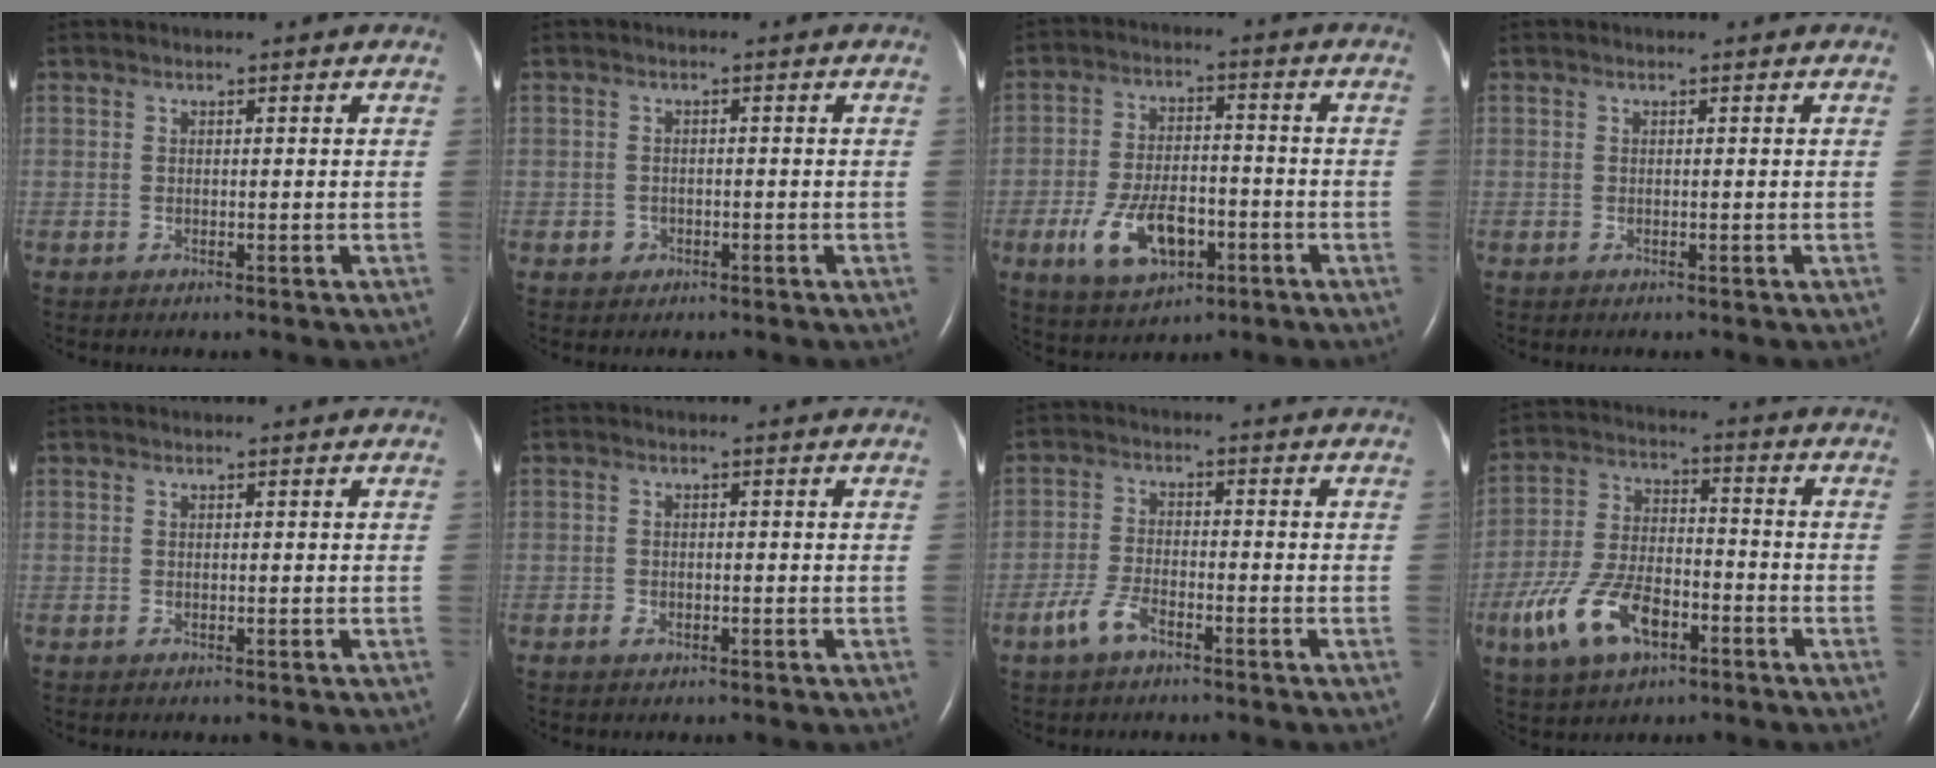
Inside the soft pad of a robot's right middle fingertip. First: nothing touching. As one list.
[{"total": 1.4, "force": [-0.7, 1.2, 0.2], "torque": [-0.001, 0.006, -0.010]}, {"total": 10.0, "force": [-3.9, 5.1, 7.6], "torque": [-0.154, 0.000, -0.062]}, {"total": 0.0}, {"total": 0.0}, {"total": 1.2, "force": [-0.6, 0.9, 0.6], "torque": [-0.012, 0.003, -0.007]}, {"total": 4.6, "force": [-3.0, 1.7, 3.1], "torque": [-0.074, -0.002, -0.058]}, {"total": 12.2, "force": [-5.7, 6.0, 9.0], "torque": [-0.202, 0.006, -0.100]}]